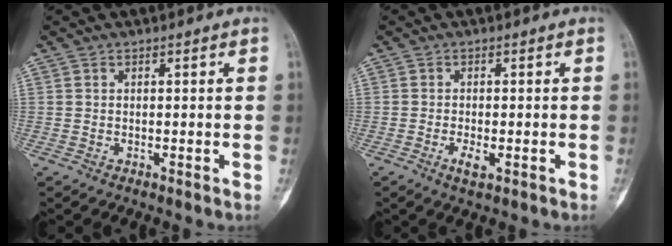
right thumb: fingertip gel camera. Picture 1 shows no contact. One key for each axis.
{"total": 2.7, "fx": -1.0, "fy": 1.1, "fz": 2.2, "tx": -0.042, "ty": -0.001, "tz": -0.018}